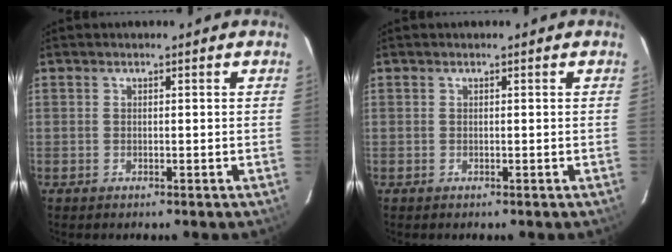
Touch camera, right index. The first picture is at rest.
{"total": 0.0}